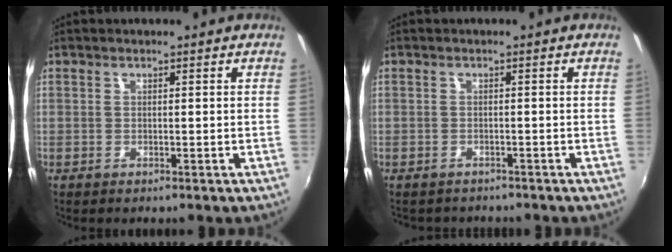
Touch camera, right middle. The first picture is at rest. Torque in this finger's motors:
{"motor_torque": [0.01, -0.09, 0.00, 0.01]}